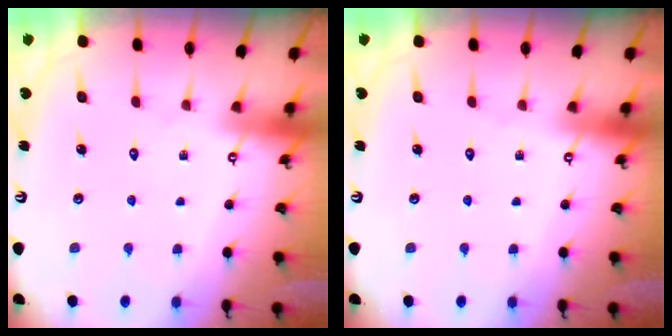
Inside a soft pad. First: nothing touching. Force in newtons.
{"total": 0.0}